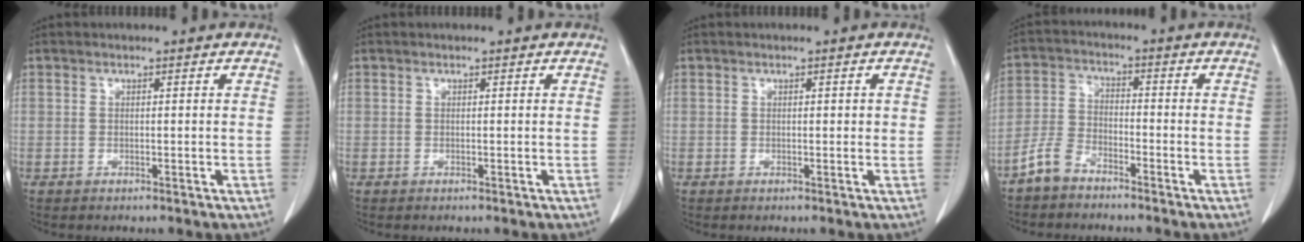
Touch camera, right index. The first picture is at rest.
{"total": 0.0}
{"total": 1.1, "force": [0.2, 0.4, 1.0], "torque": [-0.013, 0.002, 0.003]}
{"total": 5.0, "force": [-4.1, 2.3, 1.7], "torque": [-0.043, 0.002, -0.083]}